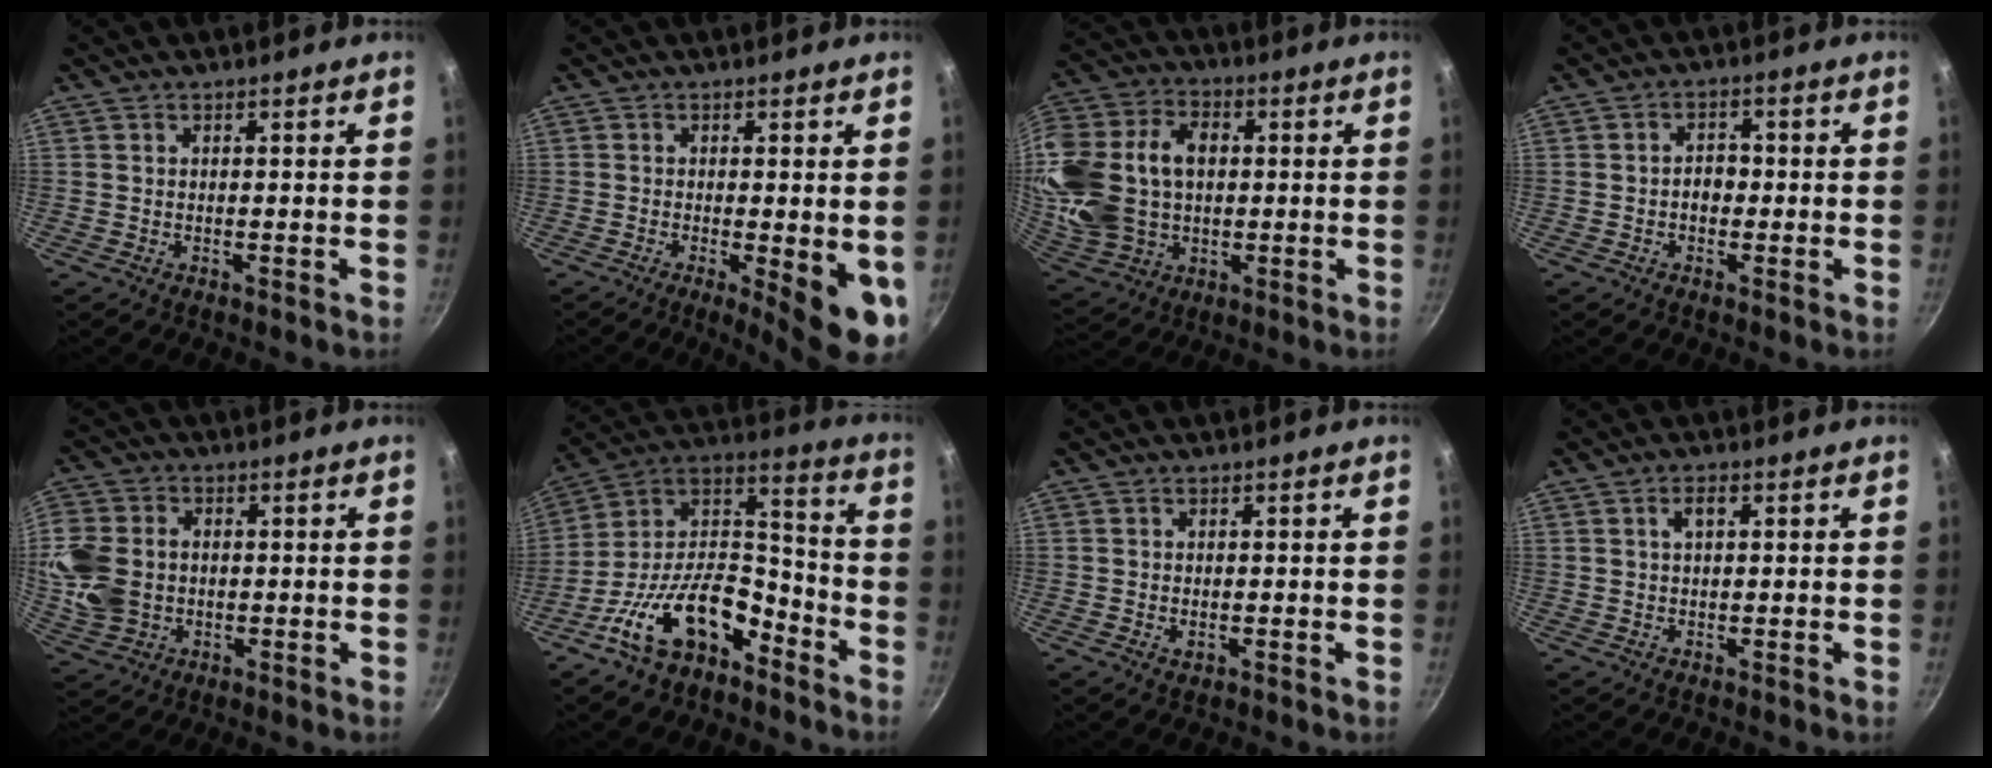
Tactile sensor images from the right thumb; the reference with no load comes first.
{"total": 9.5, "force": [-1.9, 2.7, 8.9], "torque": [-0.101, -0.009, -0.018]}
{"total": 23.5, "force": [1.7, 17.2, 16.0], "torque": [-0.335, 0.027, 0.039]}
{"total": 3.2, "force": [-0.5, 2.4, 2.1], "torque": [-0.010, 0.013, -0.011]}
{"total": 11.8, "force": [-0.4, 9.4, 7.1], "torque": [-0.138, 0.003, -0.009]}
{"total": 19.5, "force": [-10.8, 10.3, 12.5], "torque": [-0.180, 0.097, -0.200]}
{"total": 1.3, "force": [-0.2, 0.8, 0.9], "torque": [-0.015, -0.001, -0.003]}
{"total": 2.2, "force": [0.7, 1.2, 1.7], "torque": [-0.028, 0.006, 0.013]}